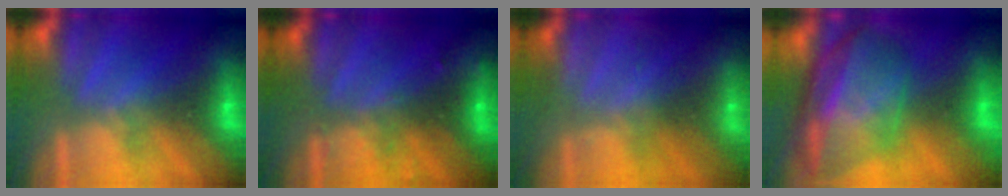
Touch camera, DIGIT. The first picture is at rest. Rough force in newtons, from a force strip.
{"total": 2.9}
{"total": 2.3}
{"total": 7.0}